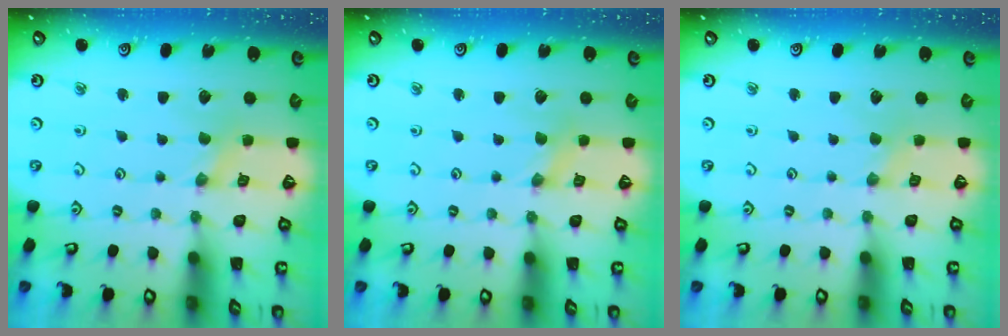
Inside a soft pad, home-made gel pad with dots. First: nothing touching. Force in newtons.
{"total": 0.0}
{"total": 0.0}